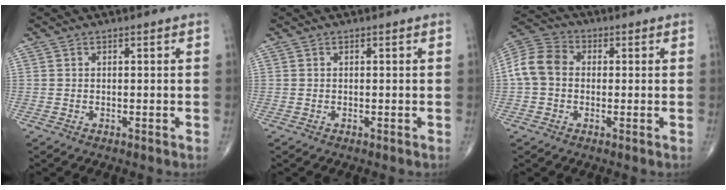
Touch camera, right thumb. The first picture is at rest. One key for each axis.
{"total": 0.0}
{"total": 8.6, "fx": 0.0, "fy": 6.8, "fz": 5.3, "tx": -0.100, "ty": 0.027, "tz": -0.012}